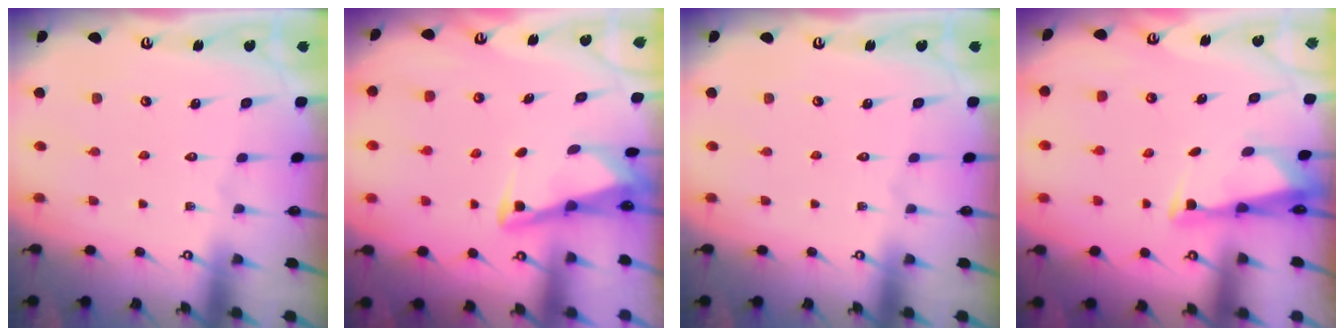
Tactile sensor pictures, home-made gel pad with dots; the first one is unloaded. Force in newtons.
{"total": 2.8, "press": 2.8, "slide": 0.4}
{"total": 0.0}
{"total": 2.7, "press": 2.6, "slide": 0.7}